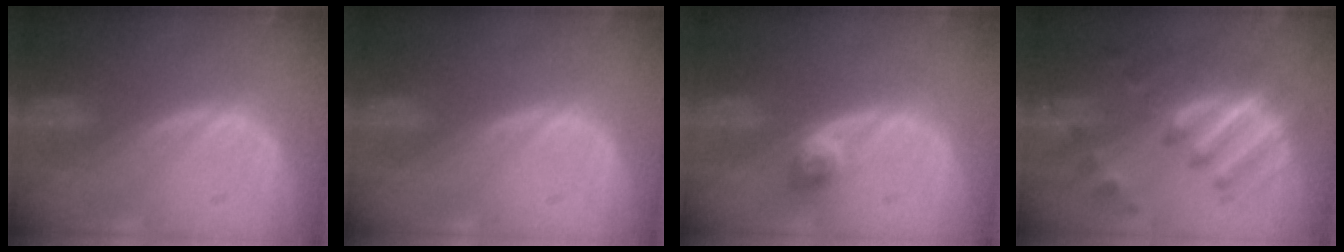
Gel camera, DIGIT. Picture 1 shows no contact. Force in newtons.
{"total": 0.0}
{"total": 2.6, "press": 2.2, "slide": 1.4}
{"total": 9.3, "press": 8.6, "slide": 3.6}